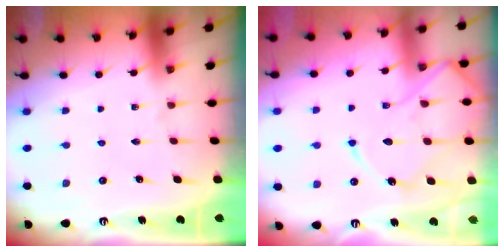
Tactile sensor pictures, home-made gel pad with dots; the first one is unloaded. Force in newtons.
{"total": 13.7, "press": 13.6, "slide": 1.3}